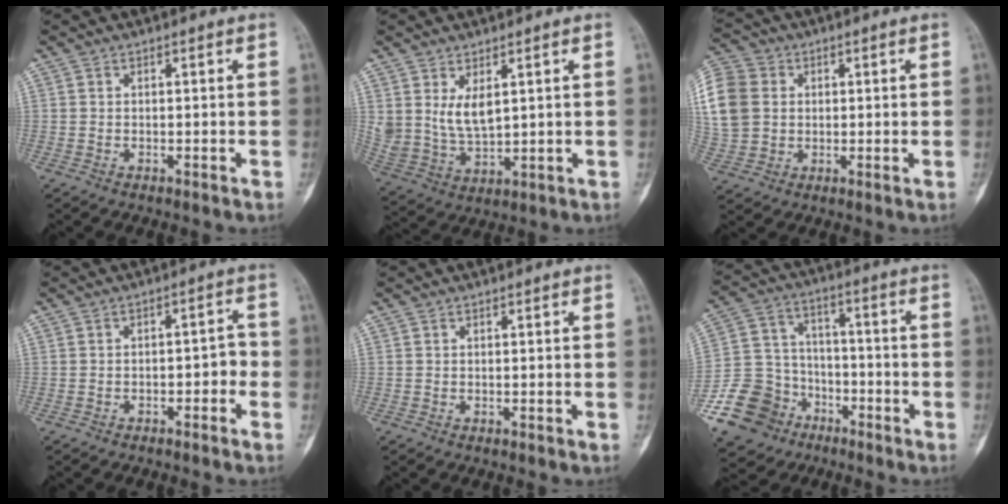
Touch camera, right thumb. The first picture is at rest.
{"total": 7.3, "force": [2.8, 4.0, 5.5], "torque": [-0.102, -0.018, 0.072]}
{"total": 23.0, "force": [4.6, 19.3, 11.6], "torque": [-0.324, 0.056, 0.100]}
{"total": 3.9, "force": [-1.6, 2.0, 2.9], "torque": [-0.029, 0.028, -0.023]}
{"total": 0.0}
{"total": 15.5, "force": [-8.2, 12.3, 4.7], "torque": [-0.076, 0.070, -0.140]}